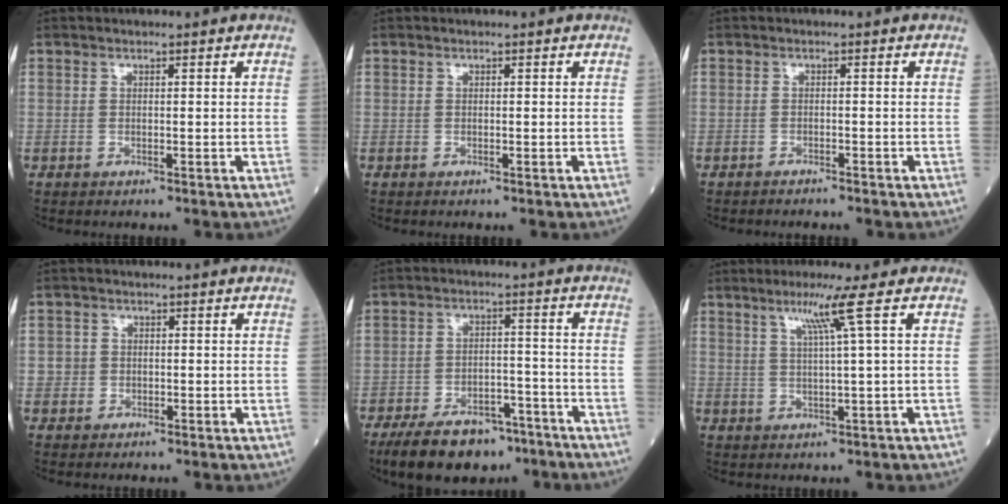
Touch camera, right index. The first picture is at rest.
{"total": 0.0}
{"total": 3.4, "force": [-3.1, 0.9, 1.0], "torque": [-0.021, -0.005, -0.040]}
{"total": 2.8, "force": [-0.3, 2.7, 0.6], "torque": [-0.012, 0.012, -0.003]}
{"total": 13.9, "force": [-10.4, 6.3, 6.8], "torque": [-0.115, 0.006, -0.167]}
{"total": 5.3, "force": [2.4, -1.5, 4.4], "torque": [-0.090, -0.005, 0.049]}